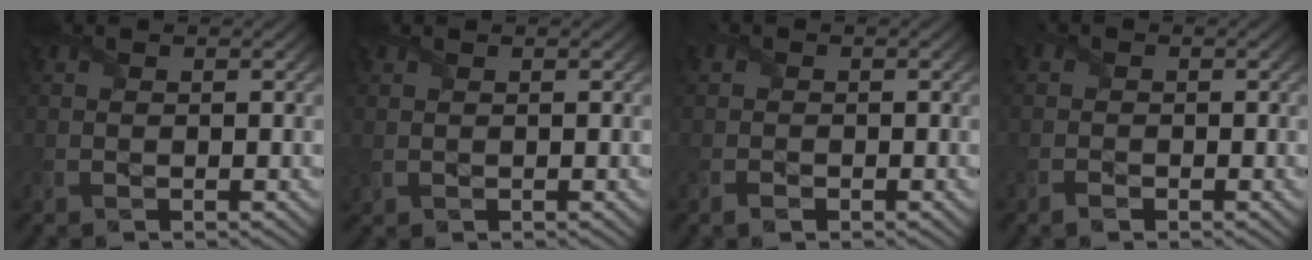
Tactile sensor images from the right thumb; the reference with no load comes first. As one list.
[{"total": 0.5, "force": [0.4, 0.3, 0.0], "torque": [-0.010, -0.001, 0.009]}, {"total": 1.3, "force": [-0.7, 1.0, 0.2], "torque": [-0.009, -0.002, -0.023]}, {"total": 1.4, "force": [-0.8, 1.0, 0.3], "torque": [-0.011, -0.002, -0.025]}]